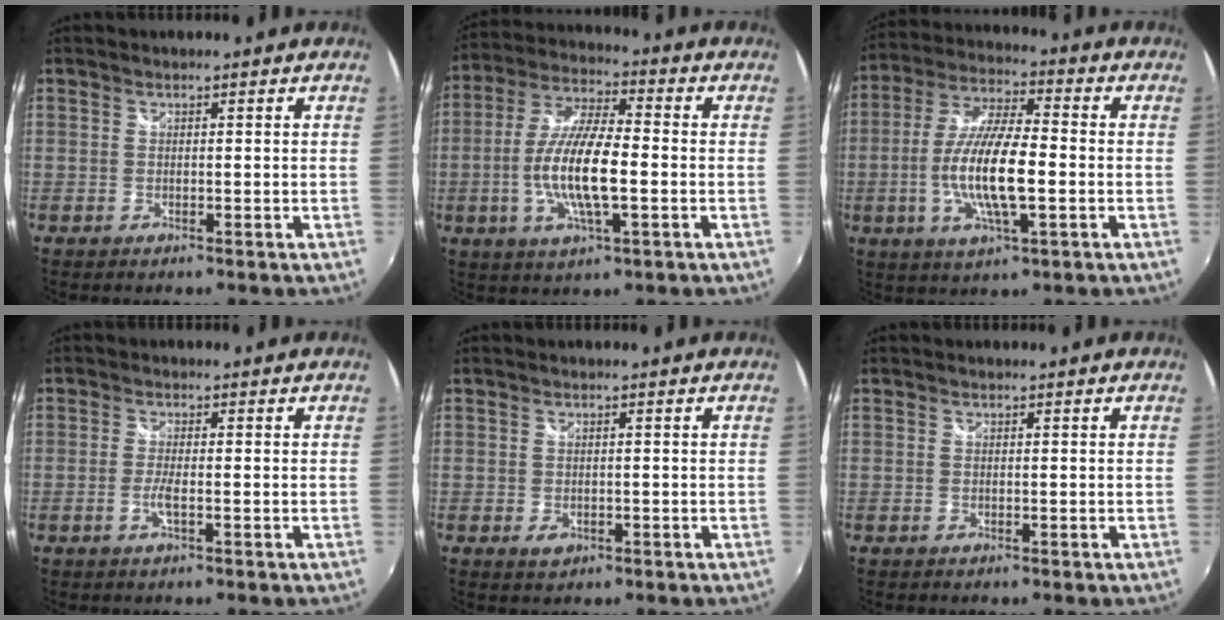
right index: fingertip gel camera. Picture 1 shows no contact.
{"total": 13.4, "force": [-2.6, 3.6, 12.6], "torque": [-0.258, -0.004, -0.050]}
{"total": 14.0, "force": [-2.7, 3.6, 13.3], "torque": [-0.268, -0.005, -0.052]}
{"total": 2.4, "force": [-0.9, 0.2, 2.3], "torque": [-0.049, -0.004, -0.018]}
{"total": 2.0, "force": [-0.7, 1.6, 1.0], "torque": [-0.015, -0.001, -0.010]}
{"total": 0.0}